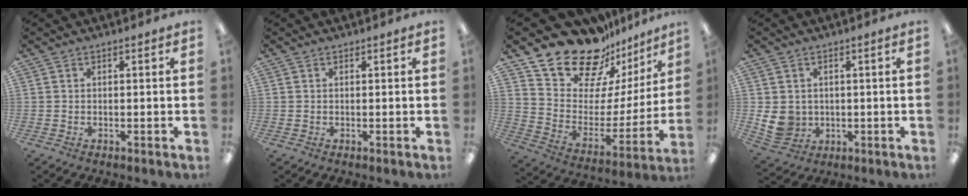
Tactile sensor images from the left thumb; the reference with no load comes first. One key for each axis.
{"total": 0.0}
{"total": 20.5, "fx": 16.6, "fy": 10.3, "fz": 6.3, "tx": -0.112, "ty": -0.126, "tz": 0.302}
{"total": 6.9, "fx": 0.4, "fy": 6.4, "fz": 2.7, "tx": -0.068, "ty": 0.003, "tz": 0.010}